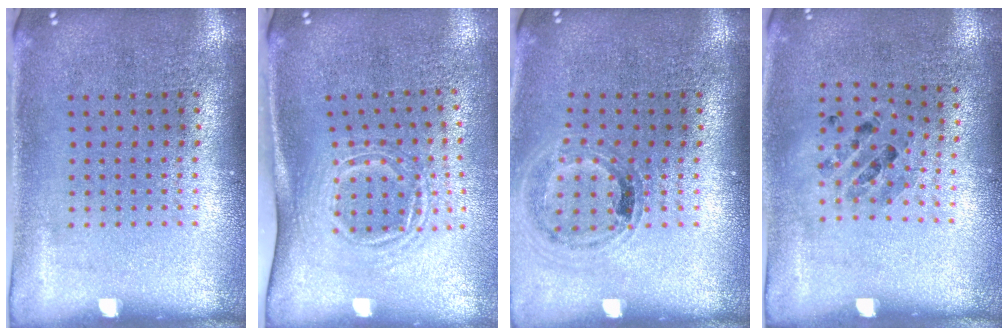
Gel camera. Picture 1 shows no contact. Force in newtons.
{"total": 1.7, "press": 1.1, "slide": 1.2}
{"total": 0.9, "press": 0.9, "slide": 0.1}
{"total": 0.8, "press": 0.7, "slide": 0.3}